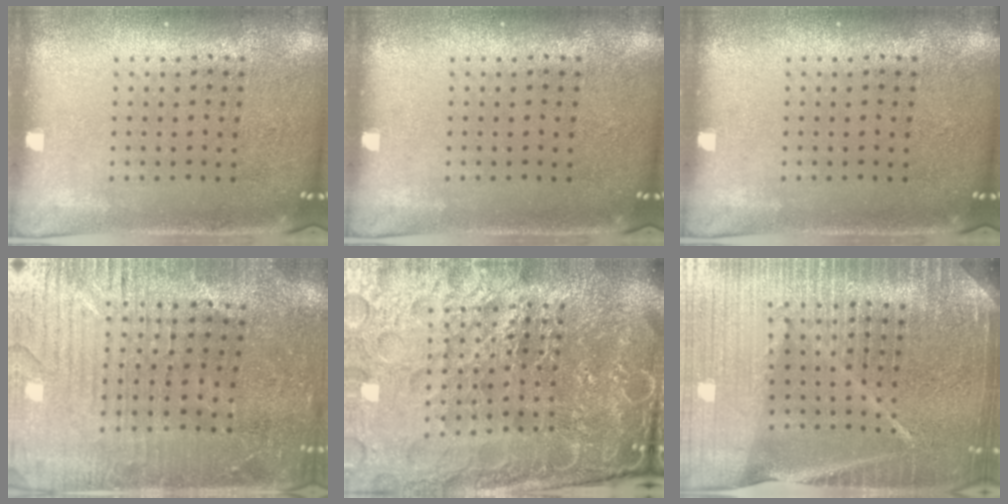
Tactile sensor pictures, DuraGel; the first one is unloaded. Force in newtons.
{"total": 0.0}
{"total": 0.0}
{"total": 3.2, "press": 3.2, "slide": 0.5}
{"total": 6.8, "press": 6.0, "slide": 3.3}
{"total": 6.3, "press": 5.5, "slide": 3.1}